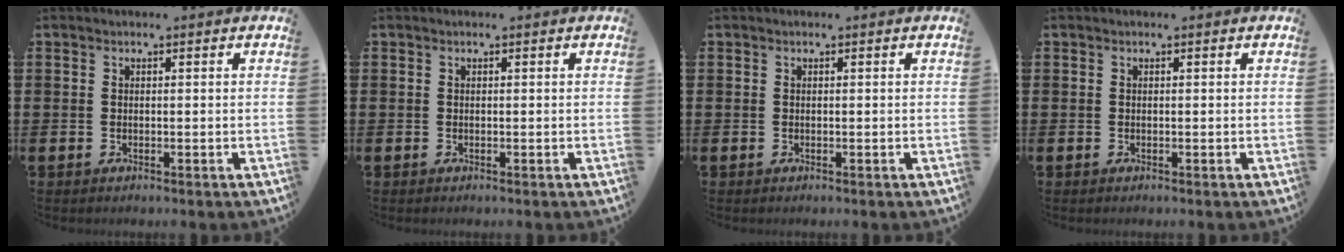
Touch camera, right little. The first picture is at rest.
{"total": 0.0}
{"total": 0.0}
{"total": 0.0}